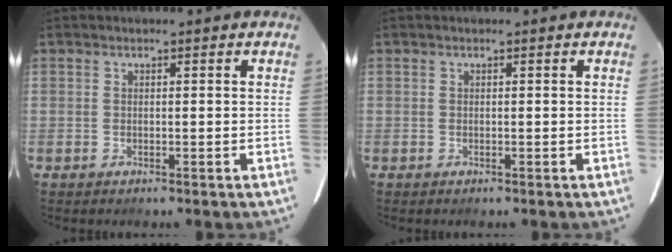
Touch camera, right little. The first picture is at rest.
{"total": 0.0}